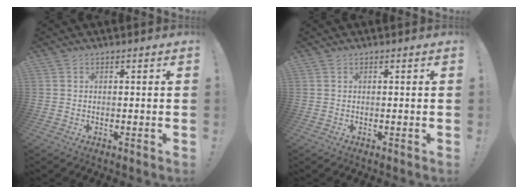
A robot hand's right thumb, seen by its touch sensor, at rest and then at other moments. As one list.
[{"total": 0.0}]